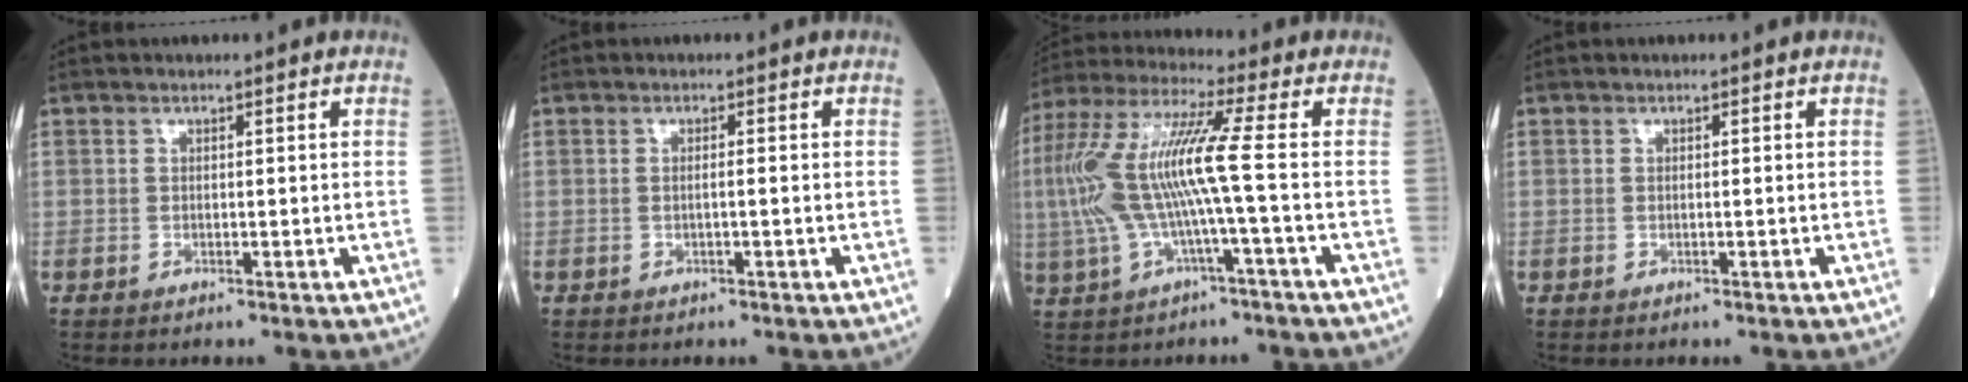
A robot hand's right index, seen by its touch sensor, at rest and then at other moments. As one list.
[{"total": 0.8, "force": [0.0, -0.1, 0.8], "torque": [-0.016, 0.001, 0.002]}, {"total": 12.7, "force": [-0.8, 0.3, 12.7], "torque": [-0.277, 0.024, -0.019]}, {"total": 0.0}]